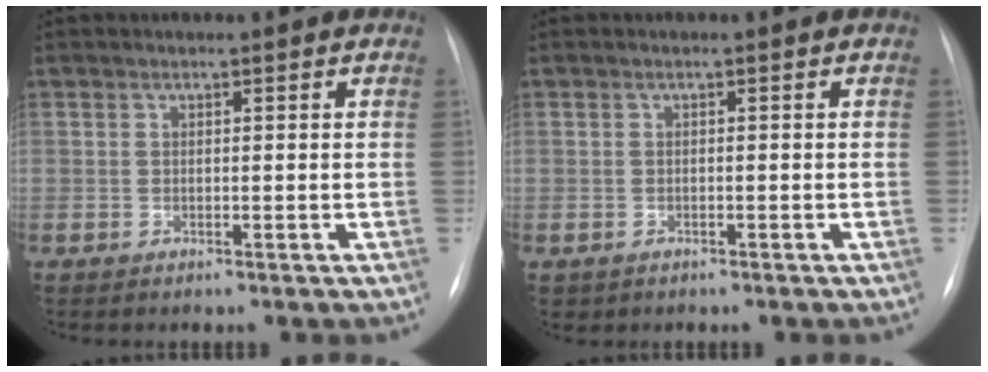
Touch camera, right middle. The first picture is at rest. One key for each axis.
{"total": 0.6, "fx": -0.4, "fy": 0.5, "fz": 0.1, "tx": -0.013, "ty": 0.000, "tz": -0.001}